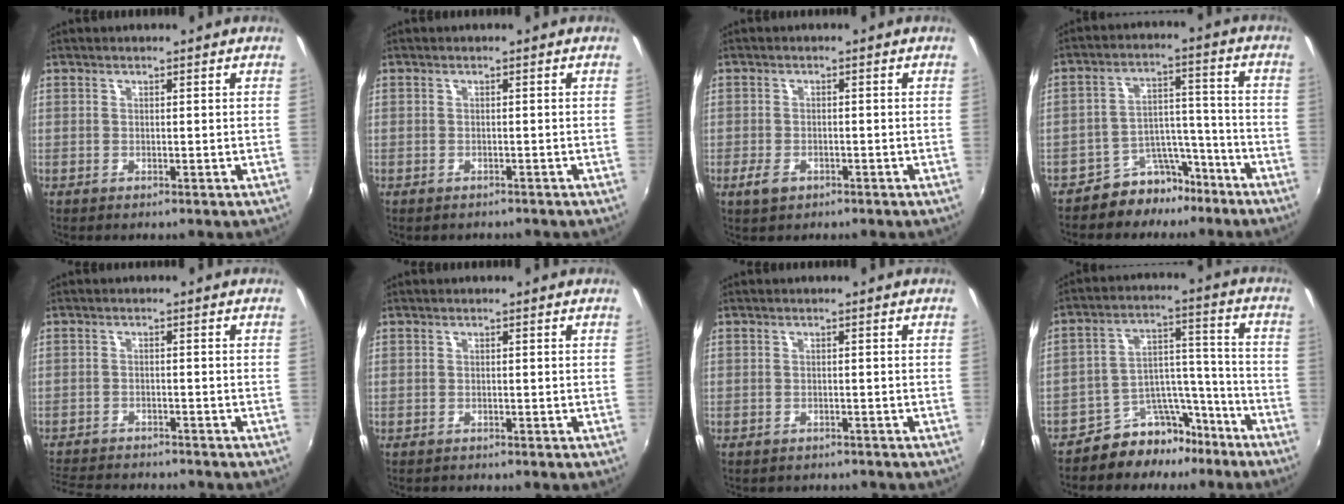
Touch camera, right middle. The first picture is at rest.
{"total": 1.4, "force": [-1.3, 0.5, 0.4], "torque": [-0.011, -0.005, -0.016]}
{"total": 3.2, "force": [-1.8, 1.8, 1.9], "torque": [-0.041, -0.004, -0.033]}
{"total": 8.6, "force": [-7.1, 4.6, 1.6], "torque": [-0.018, 0.049, -0.103]}
{"total": 10.5, "force": [-9.6, 2.5, 3.5], "torque": [-0.095, -0.011, -0.153]}
{"total": 0.7, "force": [-0.7, 0.2, -0.1], "torque": [-0.002, 0.001, -0.012]}
{"total": 2.6, "force": [-2.3, 0.9, 0.6], "torque": [-0.017, -0.012, -0.031]}
{"total": 10.3, "force": [-8.5, 5.3, 2.3], "torque": [-0.028, 0.062, -0.128]}